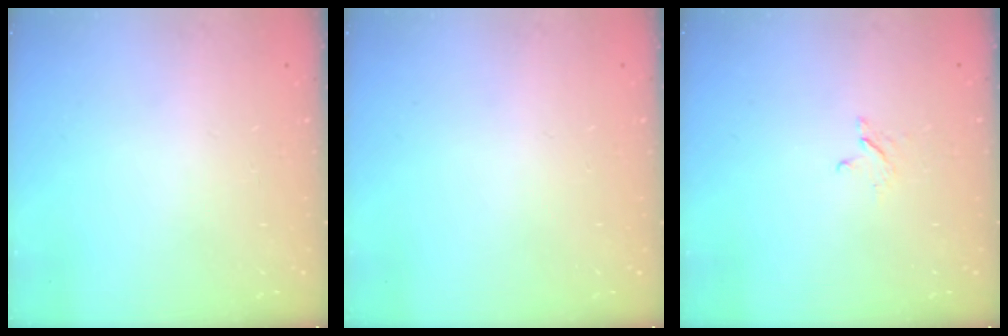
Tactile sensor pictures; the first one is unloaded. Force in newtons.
{"total": 0.0}
{"total": 2.6, "press": 2.6, "slide": 0.3}